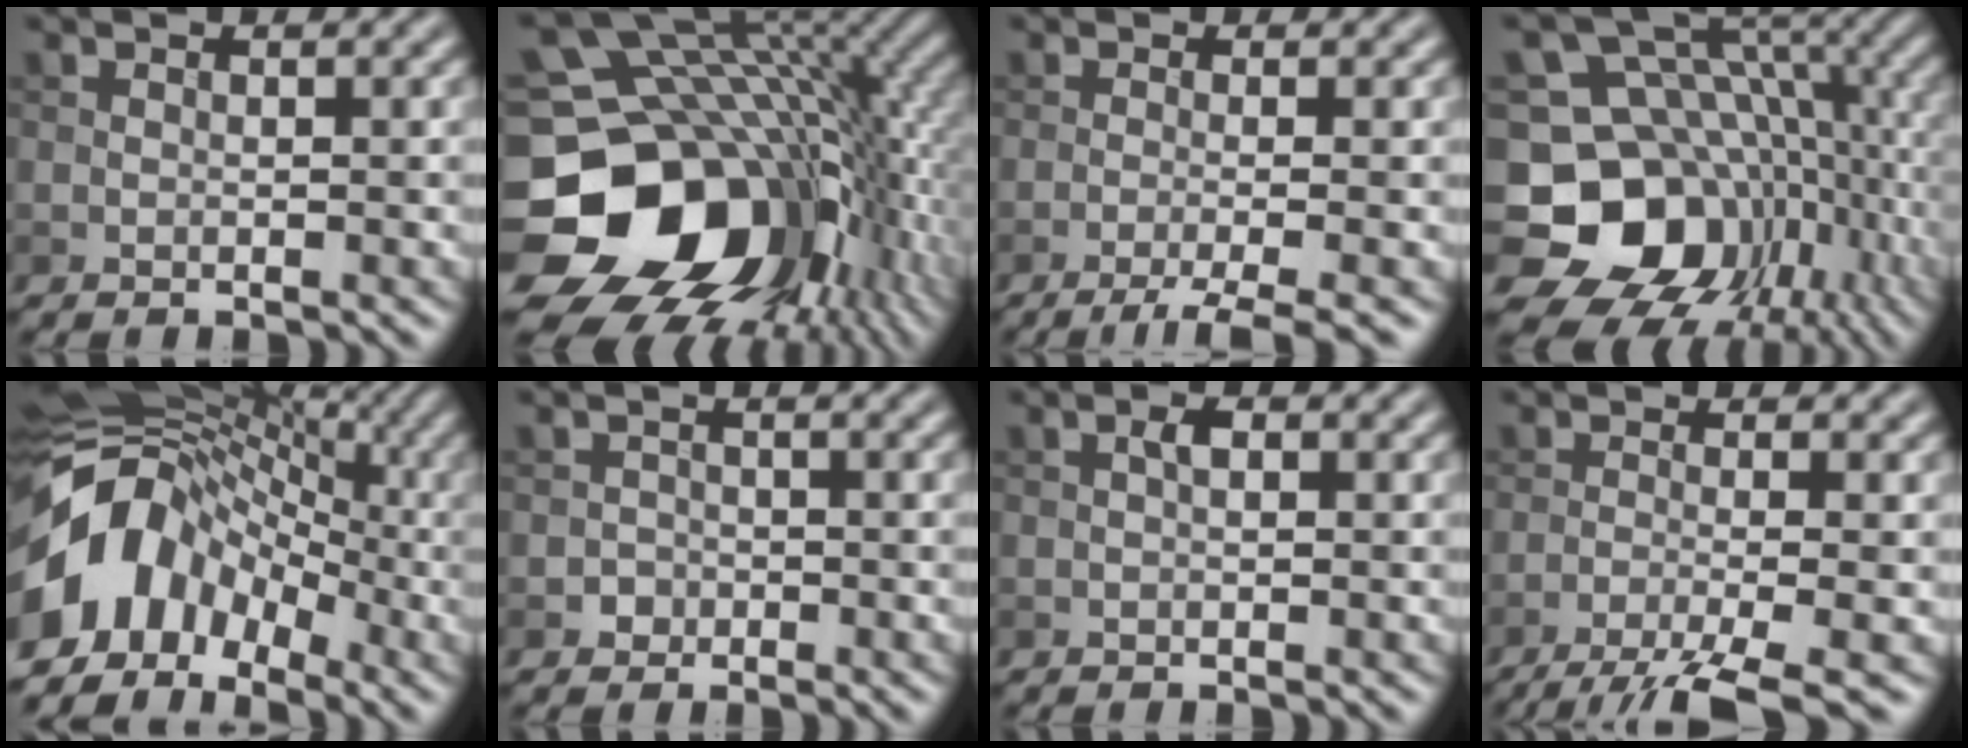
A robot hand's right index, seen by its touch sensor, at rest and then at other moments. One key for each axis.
{"total": 19.1, "fx": -4.2, "fy": 14.7, "fz": 11.5, "tx": -0.238, "ty": -0.033, "tz": -0.051}
{"total": 3.9, "fx": -2.2, "fy": 0.7, "fz": 3.2, "tx": -0.044, "ty": 0.000, "tz": -0.046}
{"total": 13.8, "fx": -4.4, "fy": 11.1, "fz": 6.8, "tx": -0.132, "ty": -0.010, "tz": -0.080}
{"total": 11.2, "fx": -3.7, "fy": 8.1, "fz": 6.8, "tx": -0.119, "ty": 0.015, "tz": -0.084}
{"total": 1.1, "fx": -0.5, "fy": 1.0, "fz": 0.1, "tx": 0.009, "ty": 0.001, "tz": -0.009}
{"total": 1.1, "fx": 0.2, "fy": 0.5, "fz": 1.0, "tx": -0.016, "ty": 0.002, "tz": 0.002}
{"total": 6.3, "fx": -4.1, "fy": 1.1, "fz": 4.7, "tx": -0.070, "ty": -0.007, "tz": -0.079}